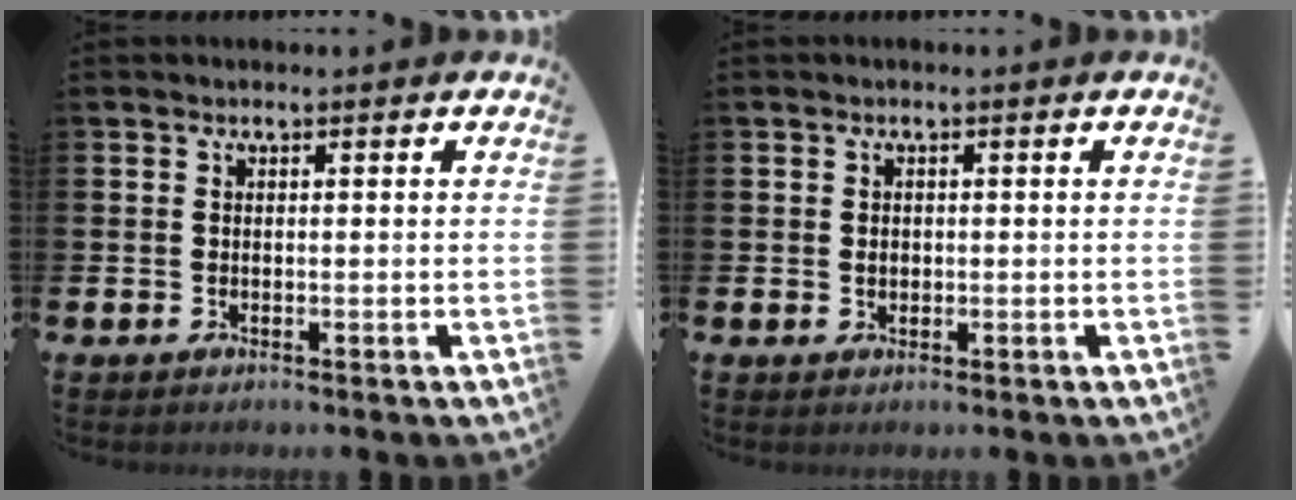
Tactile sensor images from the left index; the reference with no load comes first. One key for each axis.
{"total": 1.0, "fx": 0.1, "fy": 0.8, "fz": 0.5, "tx": 0.002, "ty": 0.002, "tz": -0.002}